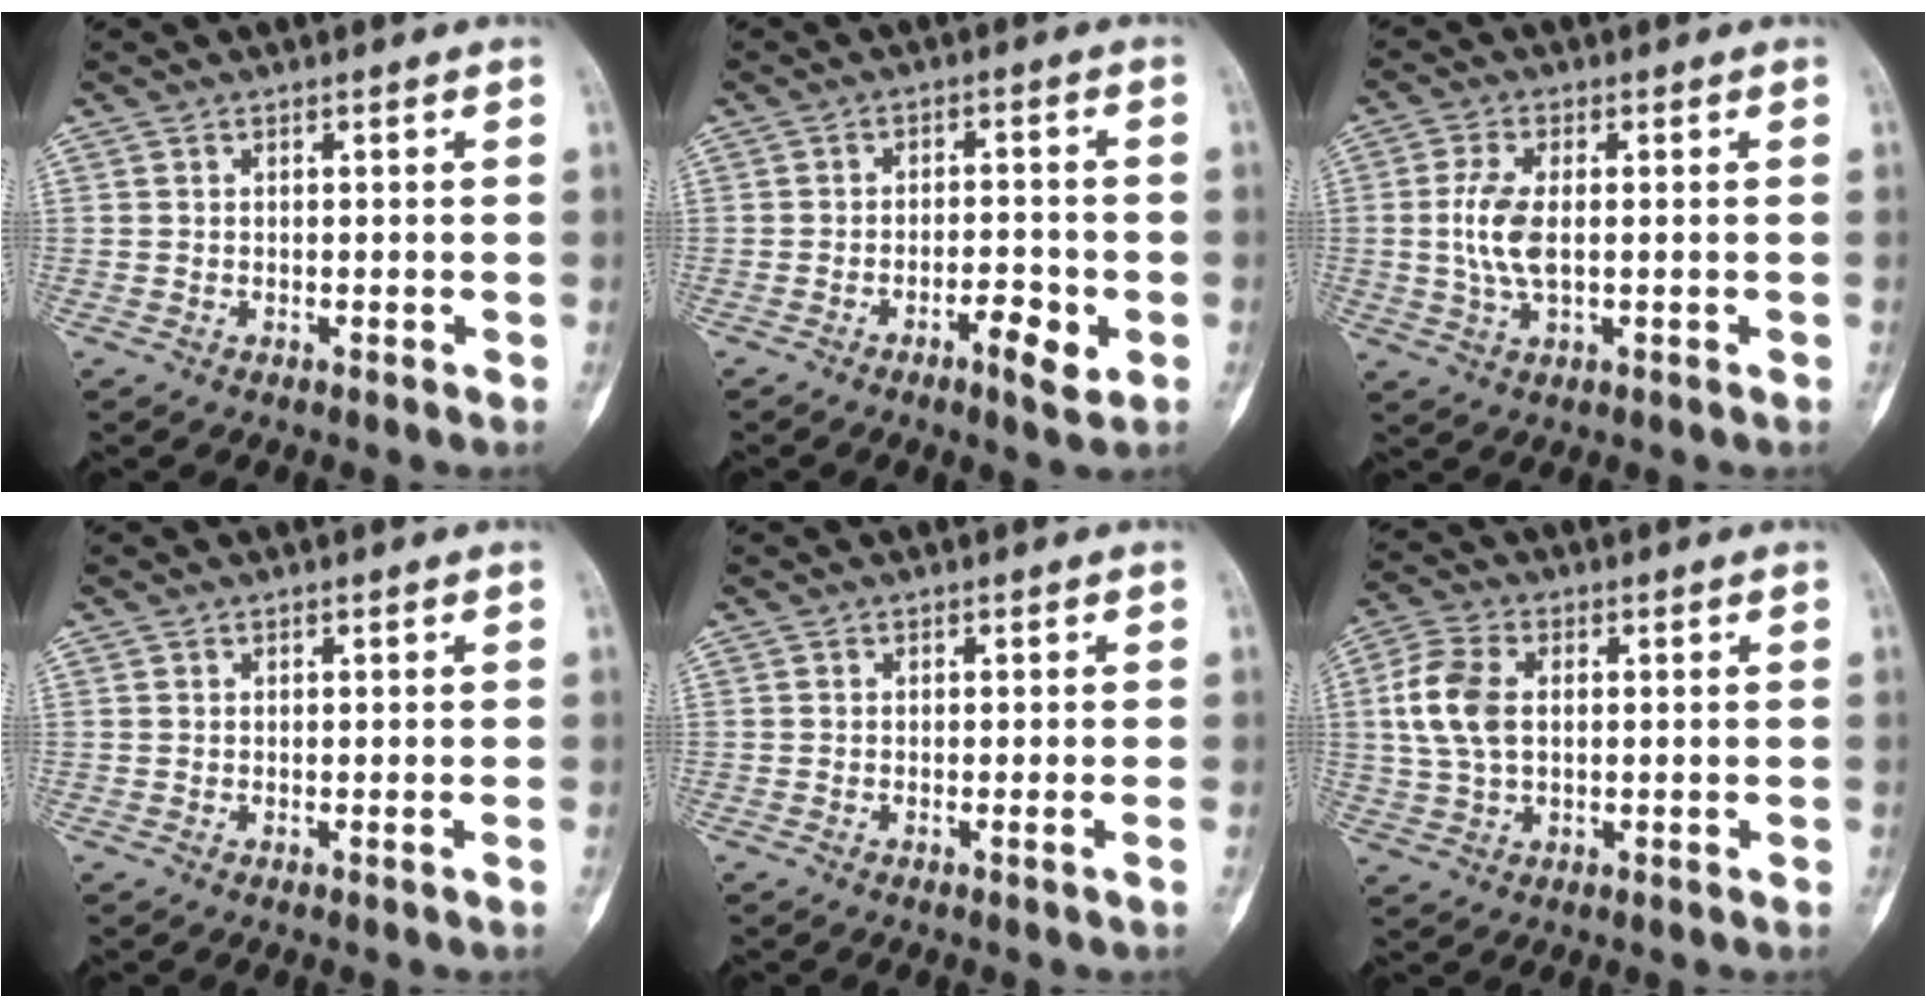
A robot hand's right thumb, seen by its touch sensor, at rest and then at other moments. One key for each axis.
{"total": 5.4, "fx": -2.3, "fy": 1.9, "fz": 4.5, "tx": -0.067, "ty": 0.013, "tz": -0.034}
{"total": 7.0, "fx": 0.1, "fy": 3.3, "fz": 6.2, "tx": -0.135, "ty": -0.001, "tz": 0.000}
{"total": 0.0}
{"total": 0.6, "fx": -0.1, "fy": -0.3, "fz": 0.4, "tx": 0.001, "ty": 0.001, "tz": -0.005}
{"total": 9.2, "fx": 1.2, "fy": 5.8, "fz": 6.9, "tx": -0.148, "ty": 0.011, "tz": 0.024}